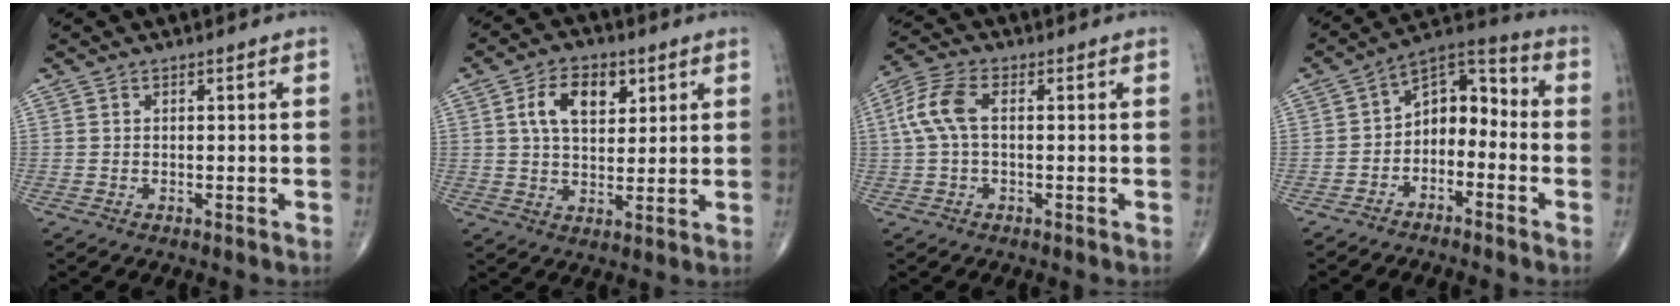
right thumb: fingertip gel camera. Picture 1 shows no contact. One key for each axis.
{"total": 9.4, "fx": 3.3, "fy": 5.7, "fz": 6.7, "tx": -0.094, "ty": -0.006, "tz": 0.056}
{"total": 7.2, "fx": 0.7, "fy": 3.7, "fz": 6.1, "tx": -0.151, "ty": 0.024, "tz": 0.012}
{"total": 9.7, "fx": -2.5, "fy": 6.4, "fz": 6.8, "tx": -0.073, "ty": 0.058, "tz": -0.059}